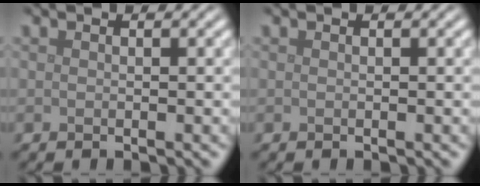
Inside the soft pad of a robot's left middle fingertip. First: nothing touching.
{"total": 0.0}